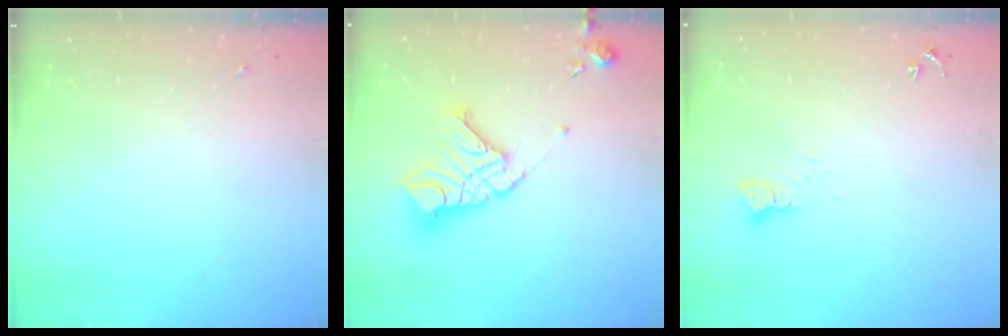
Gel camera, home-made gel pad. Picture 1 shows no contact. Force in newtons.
{"total": 15.8, "press": 15.7, "slide": 1.9}
{"total": 3.3, "press": 3.3, "slide": 0.3}